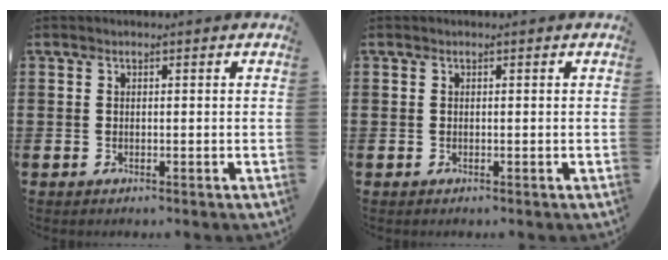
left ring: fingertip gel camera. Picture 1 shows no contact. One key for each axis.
{"total": 0.0}